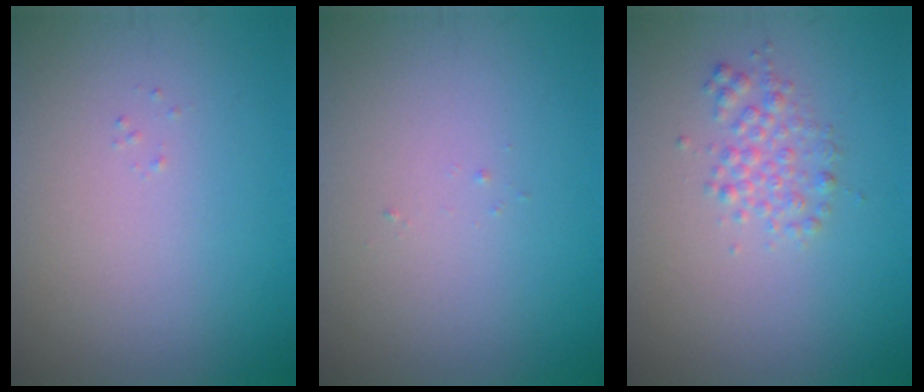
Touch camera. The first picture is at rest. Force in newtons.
{"total": 0.0}
{"total": 2.0, "press": 2.0, "slide": 0.0}